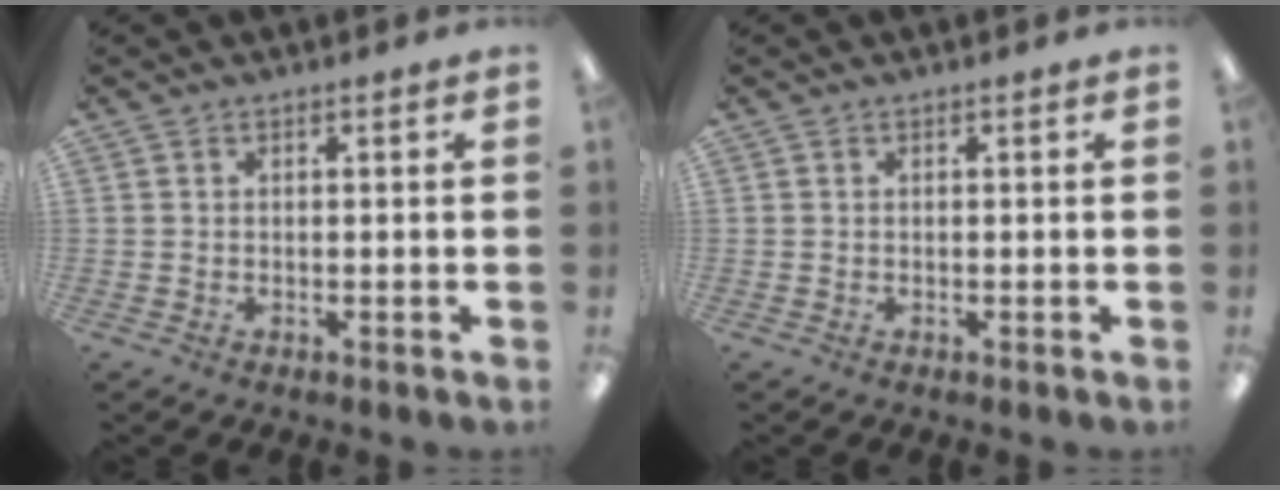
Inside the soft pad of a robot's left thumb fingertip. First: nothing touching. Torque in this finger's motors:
{"motor_torque": [-0.32, 0.31, -0.22, 0.18, 0.00]}